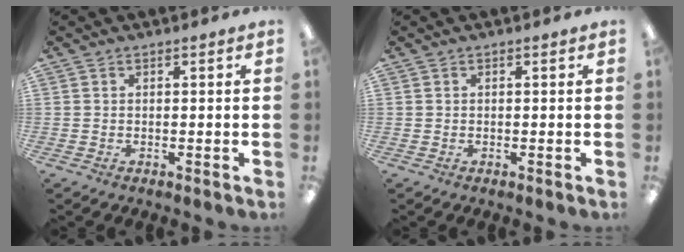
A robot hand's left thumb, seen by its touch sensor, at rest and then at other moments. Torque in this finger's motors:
{"motor_torque": [0.00, 0.00, -0.01, 0.00, 0.00]}